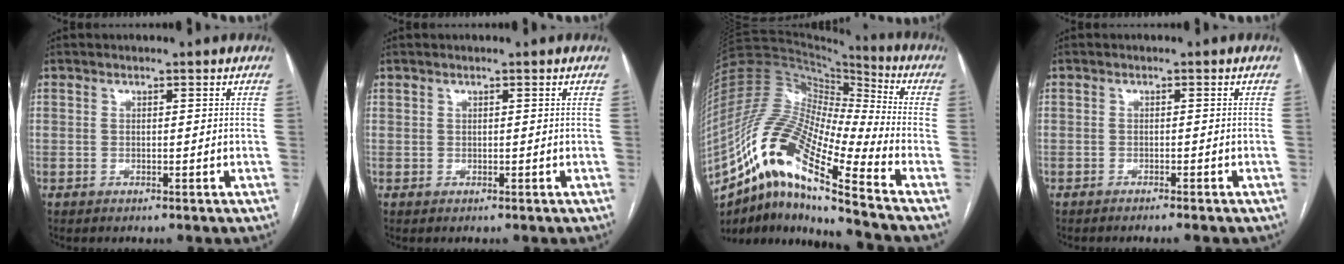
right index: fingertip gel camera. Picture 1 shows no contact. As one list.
[{"total": 0.0}, {"total": 20.4, "force": [-12.9, 2.5, 15.6], "torque": [-0.325, -0.004, -0.238]}, {"total": 3.1, "force": [-2.8, 0.2, 1.4], "torque": [-0.017, -0.003, -0.032]}]